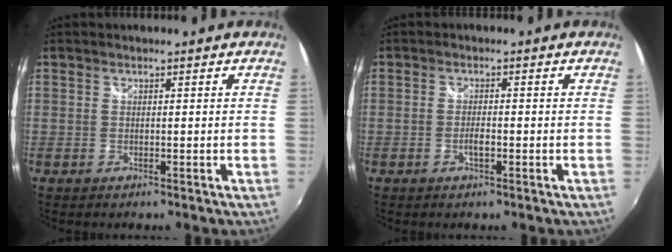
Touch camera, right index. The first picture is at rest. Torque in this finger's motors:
{"motor_torque": [0.02, -0.01, 0.04, 0.01]}